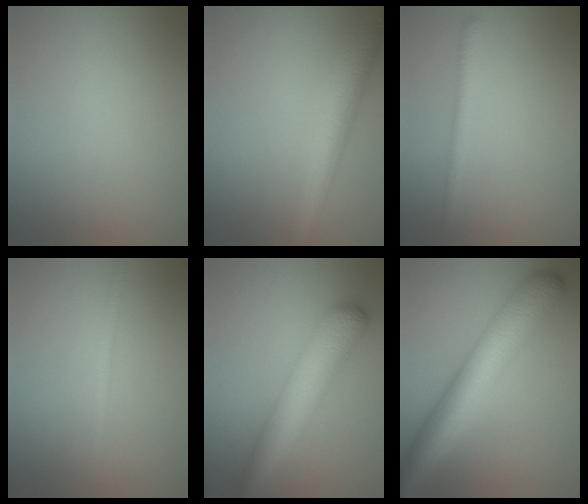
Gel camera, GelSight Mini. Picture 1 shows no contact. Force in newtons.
{"total": 5.1, "press": 5.1, "slide": 0.2}
{"total": 1.5, "press": 1.5, "slide": 0.1}
{"total": 1.1, "press": 1.1, "slide": 0.1}
{"total": 7.1, "press": 7.1, "slide": 0.2}
{"total": 8.2, "press": 8.2, "slide": 0.2}